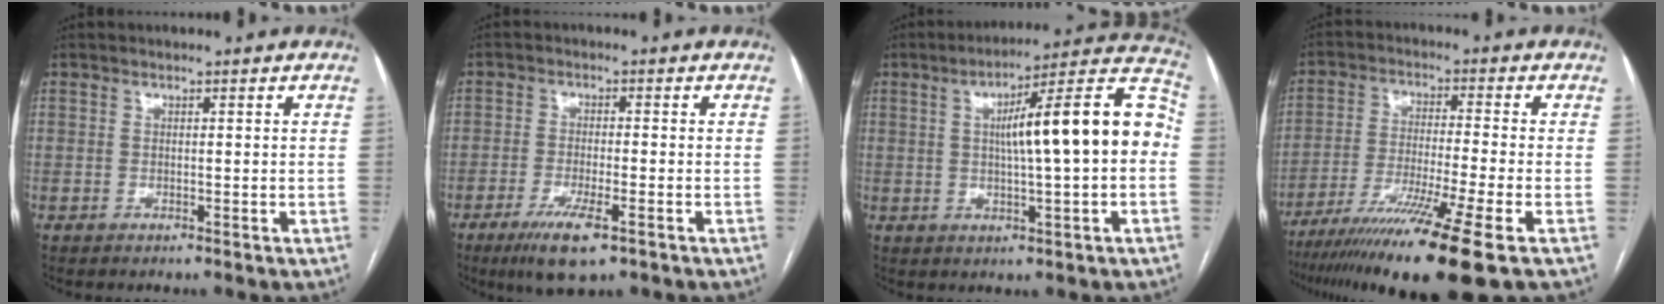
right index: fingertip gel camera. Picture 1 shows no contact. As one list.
[{"total": 6.9, "force": [-3.9, 1.1, 5.5], "torque": [-0.103, -0.016, -0.064]}, {"total": 16.4, "force": [1.0, 1.7, 16.2], "torque": [-0.235, 0.039, 0.010]}, {"total": 16.5, "force": [-11.0, -1.4, 12.2], "torque": [-0.197, -0.048, -0.184]}]